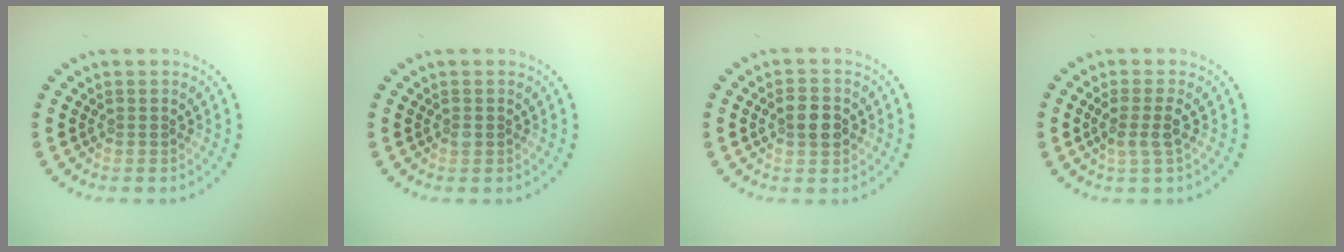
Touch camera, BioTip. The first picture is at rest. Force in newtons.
{"total": 0.6, "press": 0.6, "slide": 0.1}
{"total": 2.6, "press": 2.6, "slide": 0.2}
{"total": 2.1, "press": 1.8, "slide": 1.0}